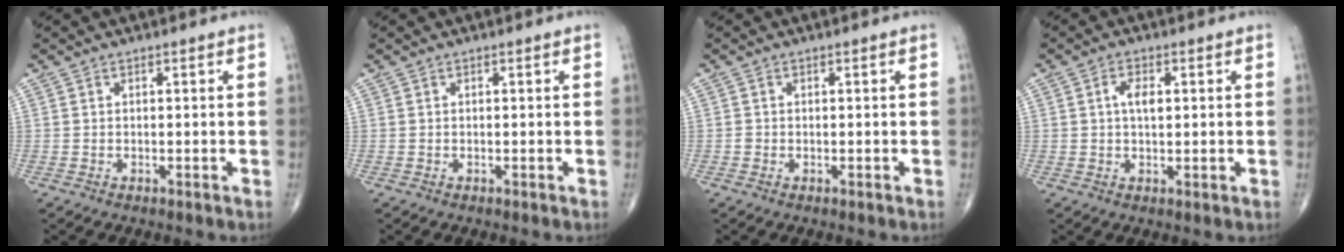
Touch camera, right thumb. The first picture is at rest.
{"total": 0.0}
{"total": 0.6, "force": [-0.2, 0.5, 0.1], "torque": [-0.003, 0.002, -0.004]}
{"total": 3.8, "force": [0.8, 1.9, 3.2], "torque": [-0.057, -0.004, 0.011]}